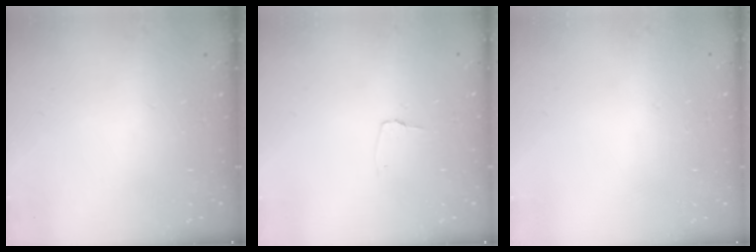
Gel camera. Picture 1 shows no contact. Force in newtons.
{"total": 2.7, "press": 2.7, "slide": 0.3}
{"total": 0.0}